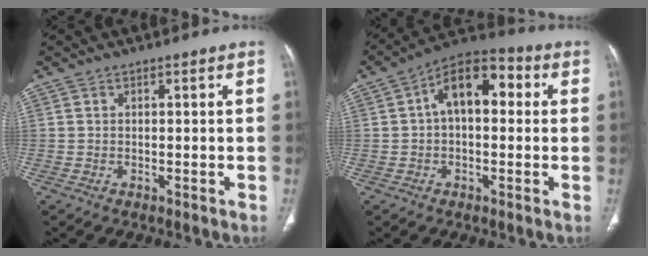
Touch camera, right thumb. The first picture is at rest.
{"total": 11.9, "force": [1.9, 6.8, 9.6], "torque": [-0.130, 0.037, 0.018]}